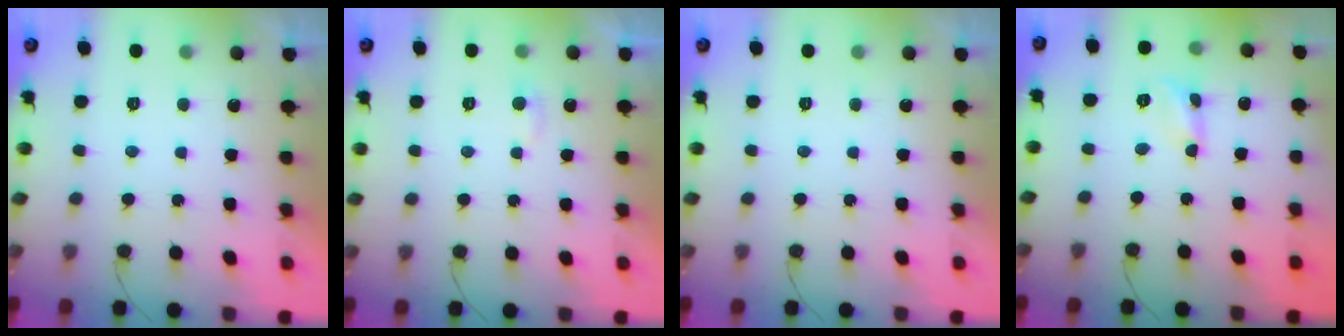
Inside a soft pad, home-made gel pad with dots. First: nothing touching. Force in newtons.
{"total": 2.7, "press": 2.7, "slide": 0.2}
{"total": 0.0}
{"total": 2.0, "press": 2.0, "slide": 0.2}